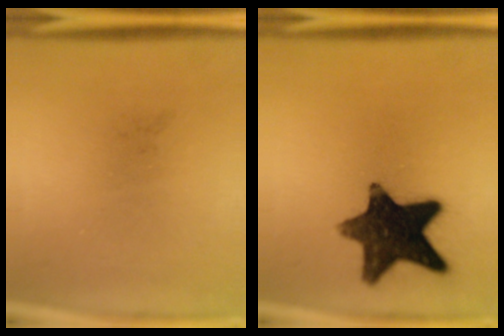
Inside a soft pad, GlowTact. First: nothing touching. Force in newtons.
{"total": 14.6}